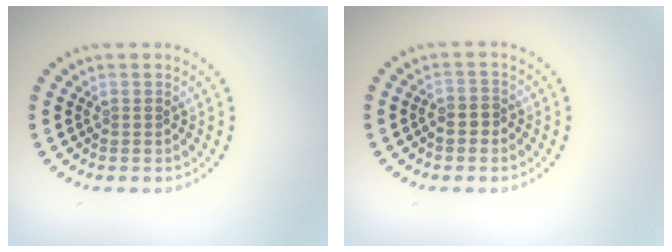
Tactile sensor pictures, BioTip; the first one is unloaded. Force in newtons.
{"total": 1.2, "press": 1.0, "slide": 0.7}